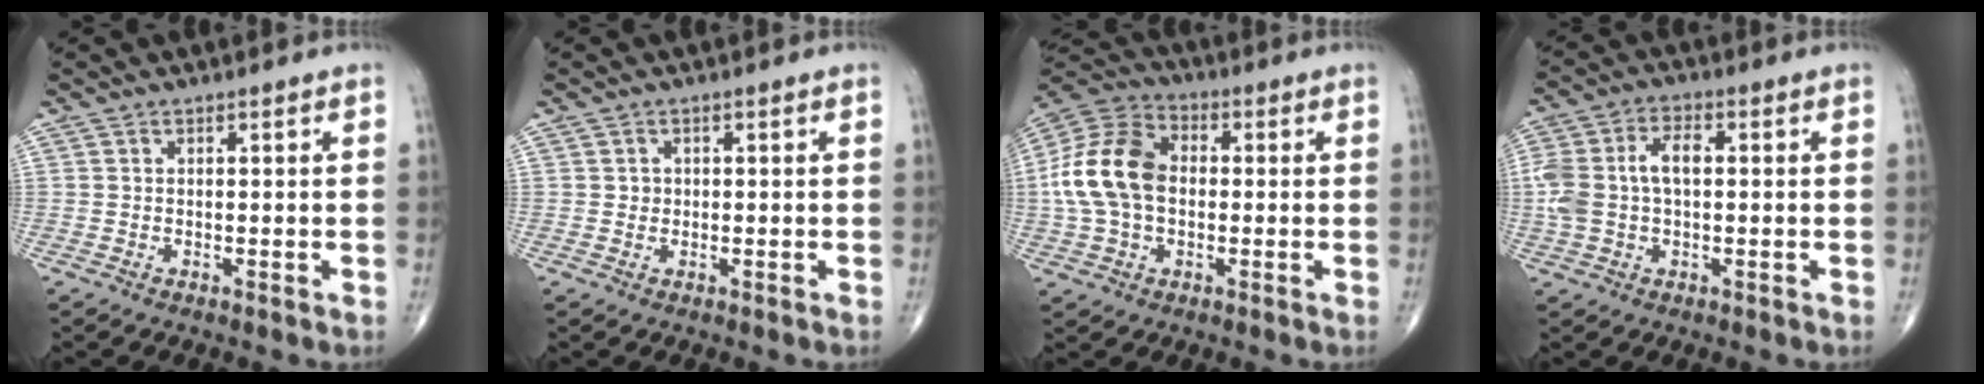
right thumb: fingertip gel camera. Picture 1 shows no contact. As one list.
[{"total": 1.1, "force": [0.0, 1.0, 0.2], "torque": [0.003, 0.003, 0.001]}, {"total": 15.4, "force": [0.0, 10.5, 11.3], "torque": [-0.220, 0.033, -0.006]}, {"total": 10.0, "force": [0.6, 5.9, 8.1], "torque": [-0.187, 0.029, 0.013]}]